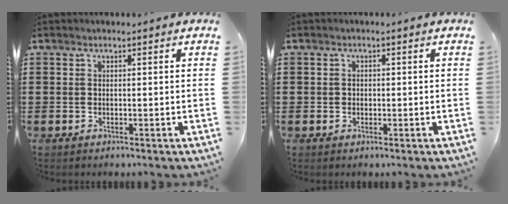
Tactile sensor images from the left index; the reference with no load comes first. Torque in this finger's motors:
{"motor_torque": [-0.21, 0.08, -0.01, -0.01]}